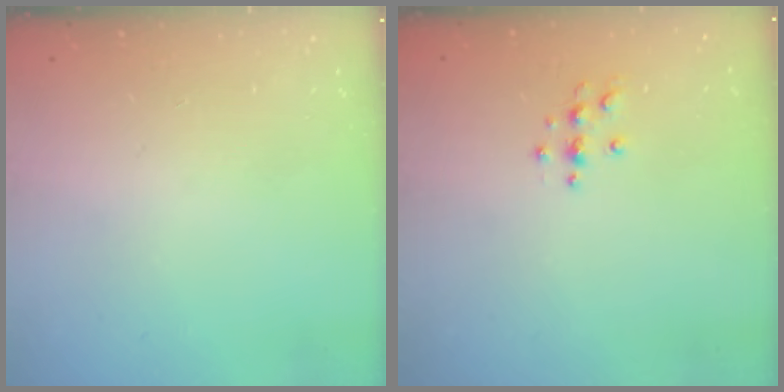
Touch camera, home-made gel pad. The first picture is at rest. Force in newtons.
{"total": 3.3, "press": 3.3, "slide": 0.4}